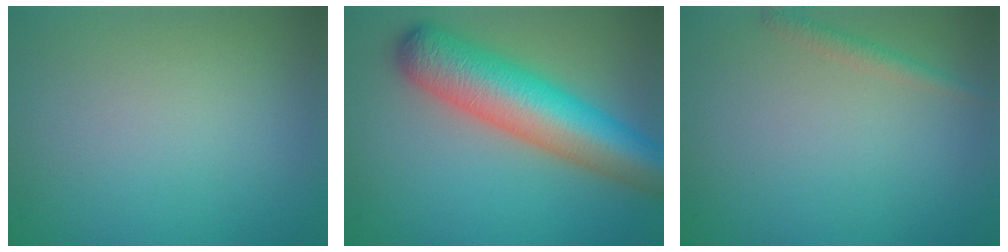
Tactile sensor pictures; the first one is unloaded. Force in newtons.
{"total": 9.8, "press": 9.8, "slide": 0.3}
{"total": 1.3, "press": 1.3, "slide": 0.1}